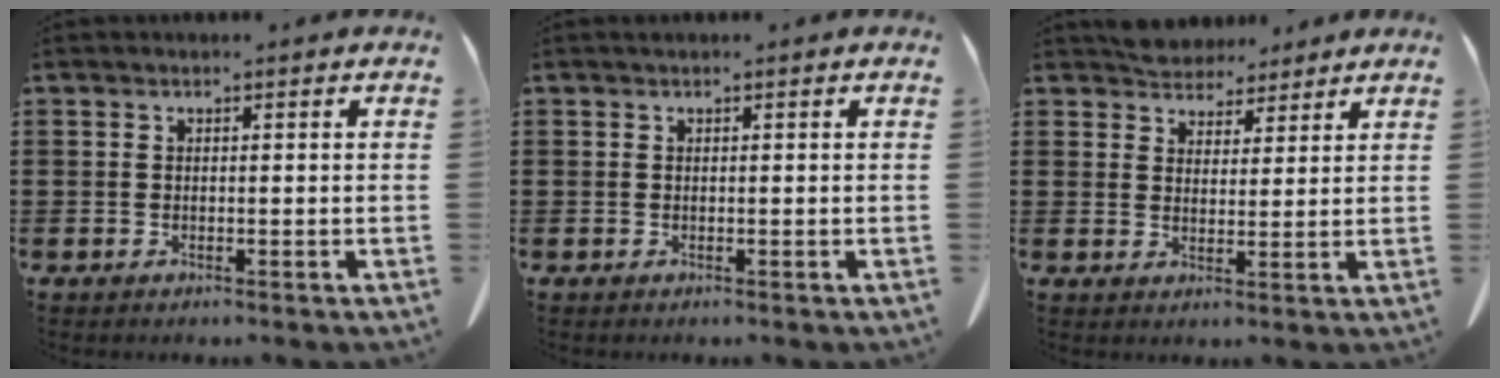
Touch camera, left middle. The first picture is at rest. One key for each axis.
{"total": 0.0}
{"total": 4.4, "fx": 4.2, "fy": 1.4, "fz": -0.1, "tx": -0.015, "ty": -0.008, "tz": 0.080}